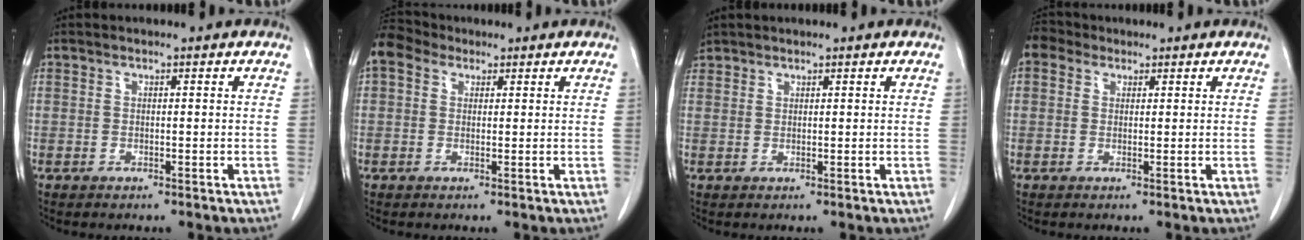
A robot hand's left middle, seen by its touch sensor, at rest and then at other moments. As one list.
[{"total": 3.8, "force": [2.2, 2.6, 1.6], "torque": [-0.043, 0.026, 0.044]}, {"total": 1.5, "force": [1.4, 0.5, -0.1], "torque": [-0.005, 0.011, 0.029]}, {"total": 2.9, "force": [1.7, 2.1, 0.9], "torque": [-0.020, 0.018, 0.031]}]